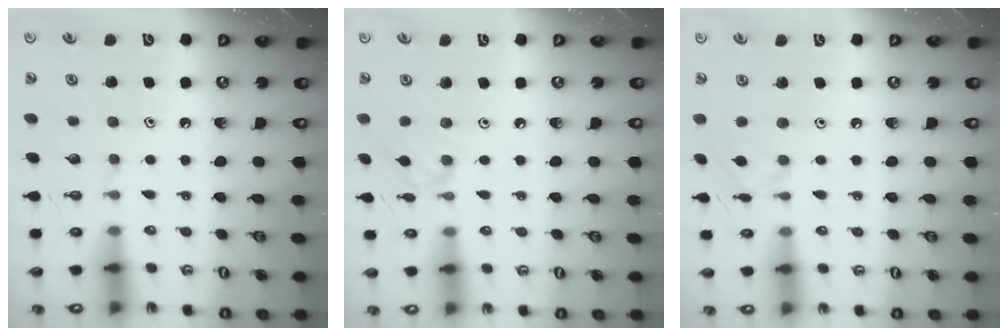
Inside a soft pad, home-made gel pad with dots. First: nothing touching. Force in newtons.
{"total": 3.0, "press": 3.0, "slide": 0.5}
{"total": 2.4, "press": 2.4, "slide": 0.5}